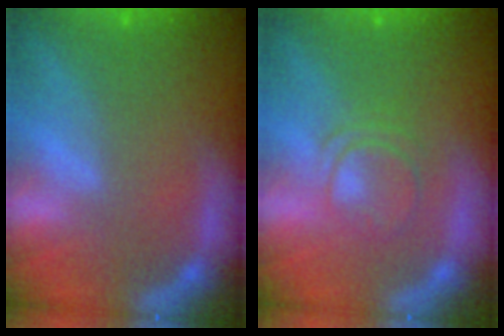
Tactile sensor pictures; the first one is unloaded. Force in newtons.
{"total": 3.5}